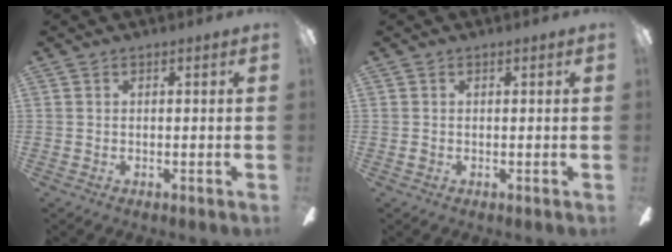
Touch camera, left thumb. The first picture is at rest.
{"total": 0.5, "force": [0.0, 0.5, 0.1], "torque": [-0.001, 0.006, -0.003]}